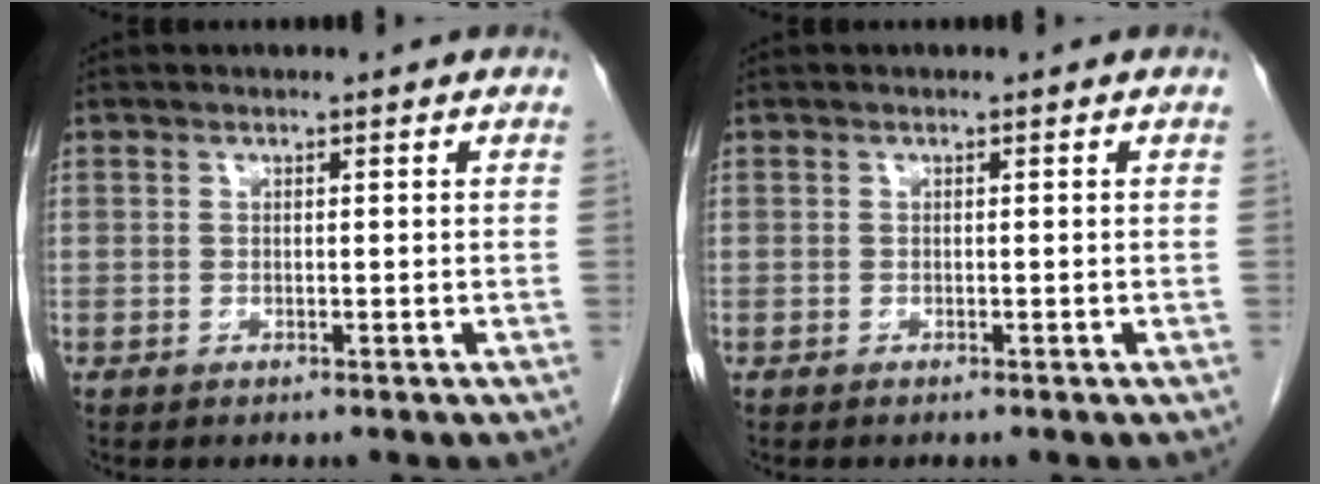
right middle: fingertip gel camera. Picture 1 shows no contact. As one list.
[{"total": 0.0}]